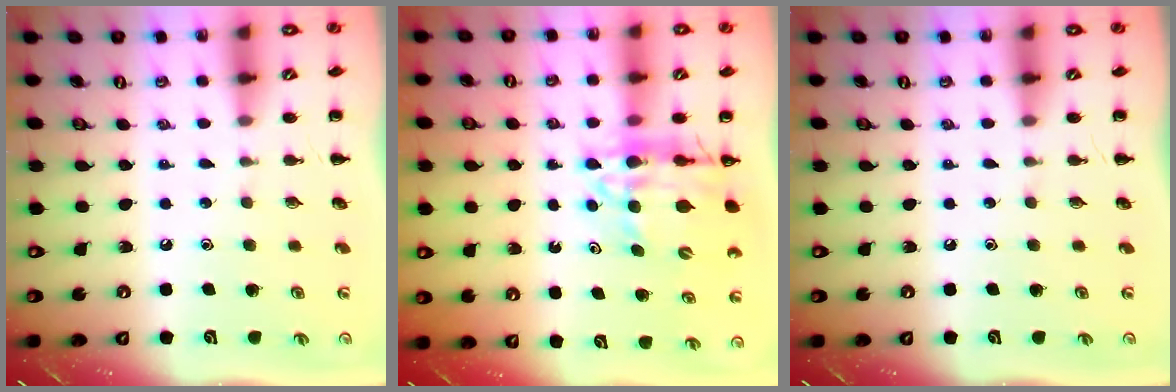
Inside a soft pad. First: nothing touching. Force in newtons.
{"total": 13.7, "press": 13.2, "slide": 3.8}
{"total": 0.0}